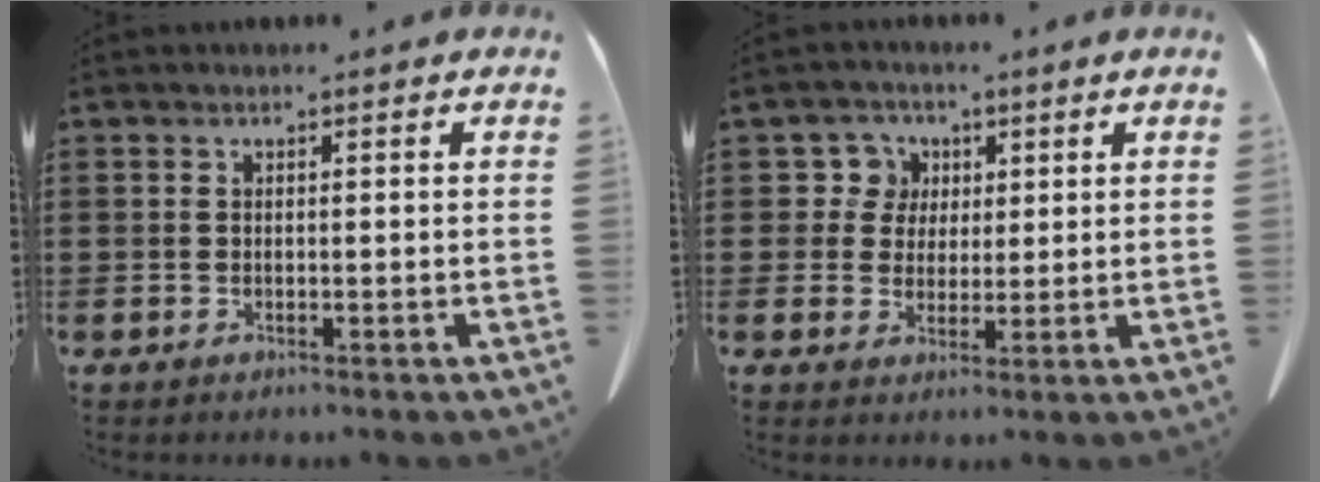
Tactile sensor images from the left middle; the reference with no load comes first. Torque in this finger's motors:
{"motor_torque": [-0.05, 0.08, 0.00, -0.01]}